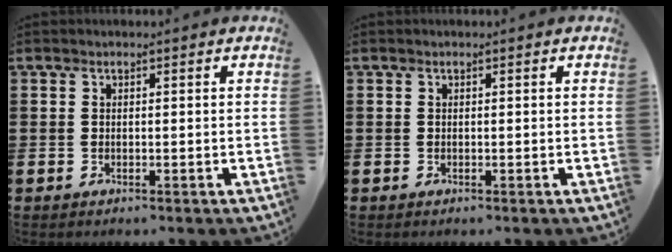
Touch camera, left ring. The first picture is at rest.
{"total": 0.0}